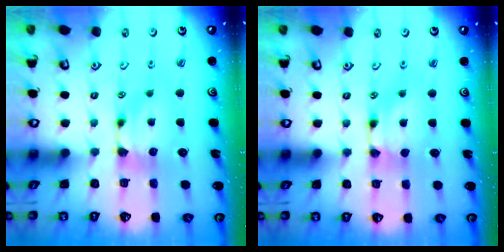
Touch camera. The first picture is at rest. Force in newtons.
{"total": 1.6, "press": 1.5, "slide": 0.1}